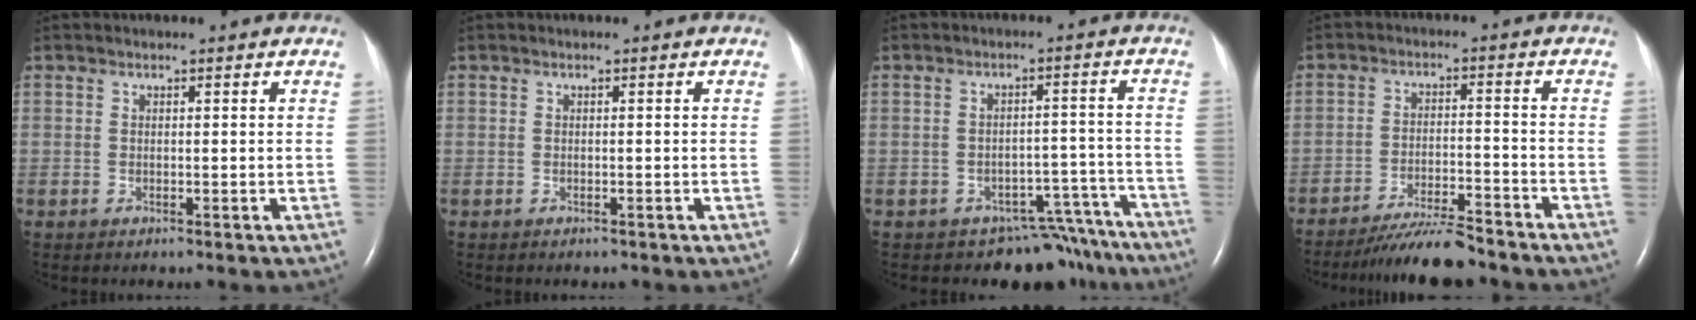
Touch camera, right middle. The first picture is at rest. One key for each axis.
{"total": 0.6, "fx": -0.5, "fy": 0.3, "fz": 0.1, "tx": -0.009, "ty": 0.001, "tz": -0.007}
{"total": 11.1, "fx": -10.0, "fy": 4.8, "fz": 0.4, "tx": 0.026, "ty": 0.048, "tz": -0.116}
{"total": 8.5, "fx": -7.7, "fy": 0.3, "fz": 3.5, "tx": -0.058, "ty": -0.017, "tz": -0.132}